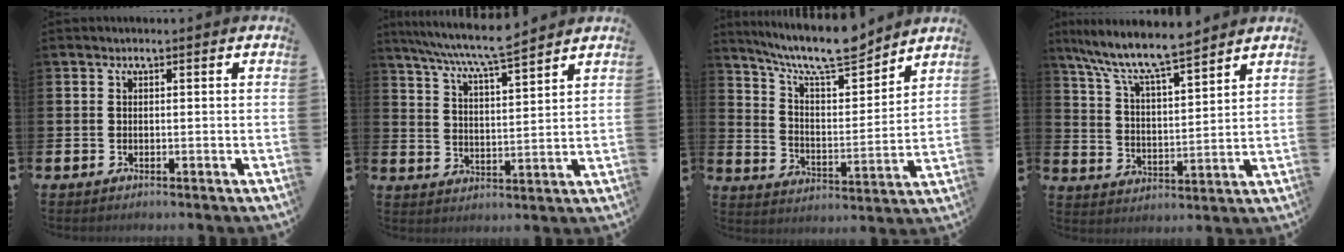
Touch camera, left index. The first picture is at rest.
{"total": 7.5, "force": [7.1, 0.1, 2.5], "torque": [-0.077, -0.038, 0.125]}
{"total": 10.3, "force": [9.3, 1.9, 3.8], "torque": [-0.099, -0.065, 0.163]}
{"total": 8.7, "force": [8.1, 0.8, 3.1], "torque": [-0.098, -0.052, 0.141]}